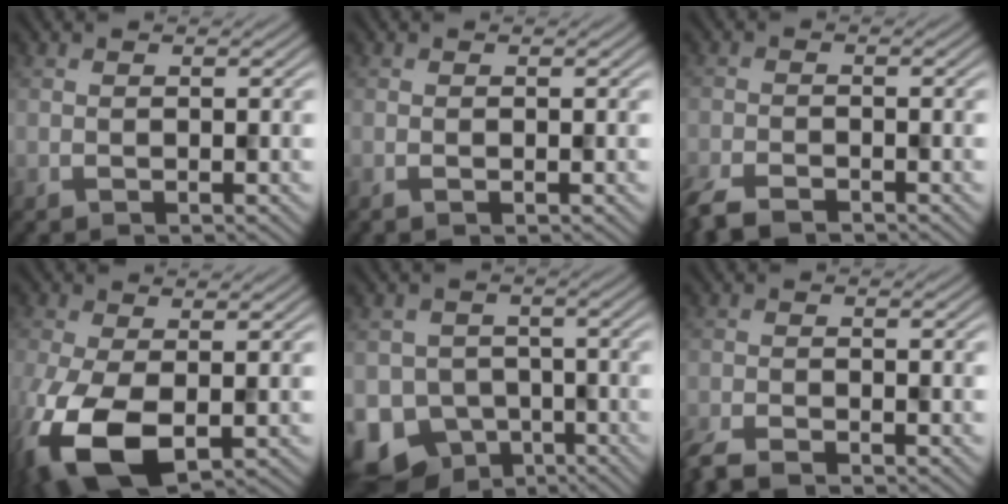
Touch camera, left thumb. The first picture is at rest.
{"total": 0.5, "force": [-0.3, 0.0, 0.5], "torque": [-0.008, 0.000, -0.004]}
{"total": 4.7, "force": [-4.0, 1.5, 2.1], "torque": [-0.035, -0.008, -0.076]}
{"total": 11.9, "force": [-4.1, 5.9, 9.4], "torque": [-0.231, -0.047, -0.056]}
{"total": 10.6, "force": [-6.2, 8.1, 2.7], "torque": [-0.073, -0.030, -0.093]}
{"total": 4.3, "force": [-3.8, 0.8, 1.8], "torque": [-0.034, -0.007, -0.073]}